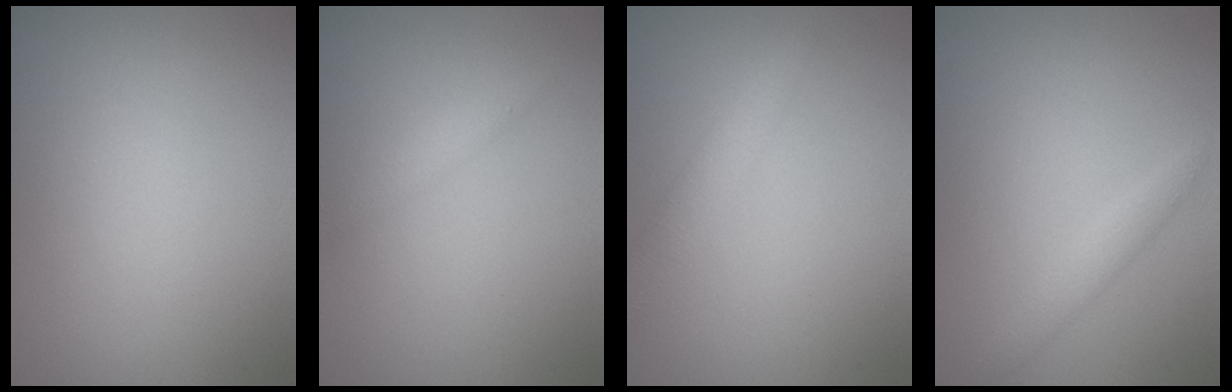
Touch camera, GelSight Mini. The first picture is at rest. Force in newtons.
{"total": 1.4, "press": 1.4, "slide": 0.1}
{"total": 2.5, "press": 2.5, "slide": 0.1}
{"total": 1.6, "press": 1.6, "slide": 0.0}